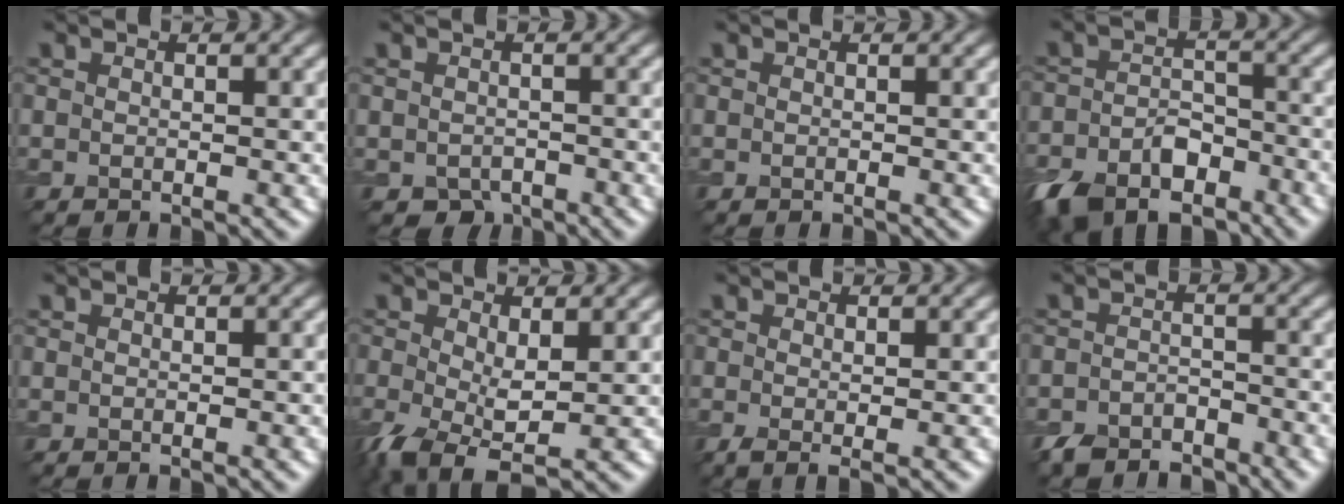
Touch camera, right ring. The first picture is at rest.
{"total": 2.1, "force": [-1.2, 1.5, 0.7], "torque": [-0.010, -0.008, -0.023]}
{"total": 0.0}
{"total": 6.6, "force": [-4.3, 3.6, 3.4], "torque": [-0.063, -0.007, -0.081]}
{"total": 0.5, "force": [-0.2, 0.0, 0.5], "torque": [-0.006, 0.001, -0.003]}
{"total": 5.1, "force": [-1.3, 2.5, 4.2], "torque": [-0.105, -0.014, -0.027]}
{"total": 1.6, "force": [-0.3, 0.2, 1.5], "torque": [-0.028, -0.009, -0.006]}
{"total": 3.7, "force": [-3.2, 1.5, 0.9], "torque": [-0.014, -0.001, -0.066]}